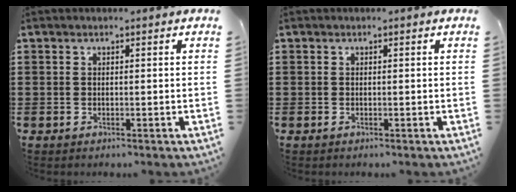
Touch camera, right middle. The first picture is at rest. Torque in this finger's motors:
{"motor_torque": [-2.14, 0.00, 0.00, -0.01]}